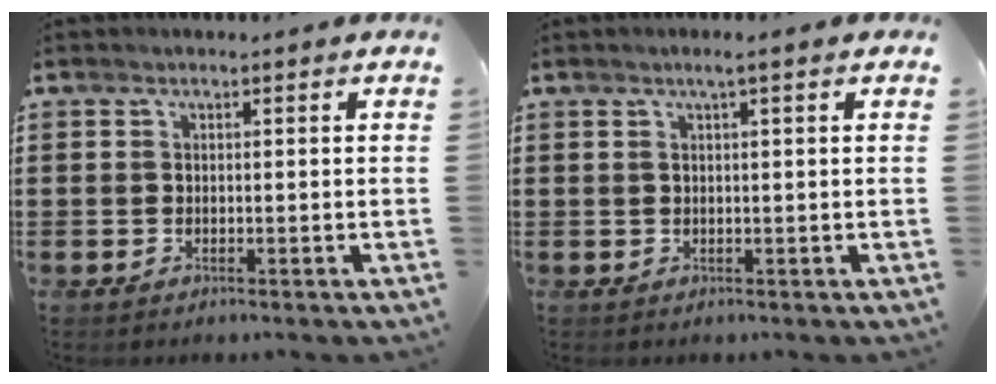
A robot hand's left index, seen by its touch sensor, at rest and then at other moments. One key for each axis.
{"total": 1.4, "fx": 0.5, "fy": -0.1, "fz": 1.3, "tx": -0.025, "ty": 0.000, "tz": 0.009}